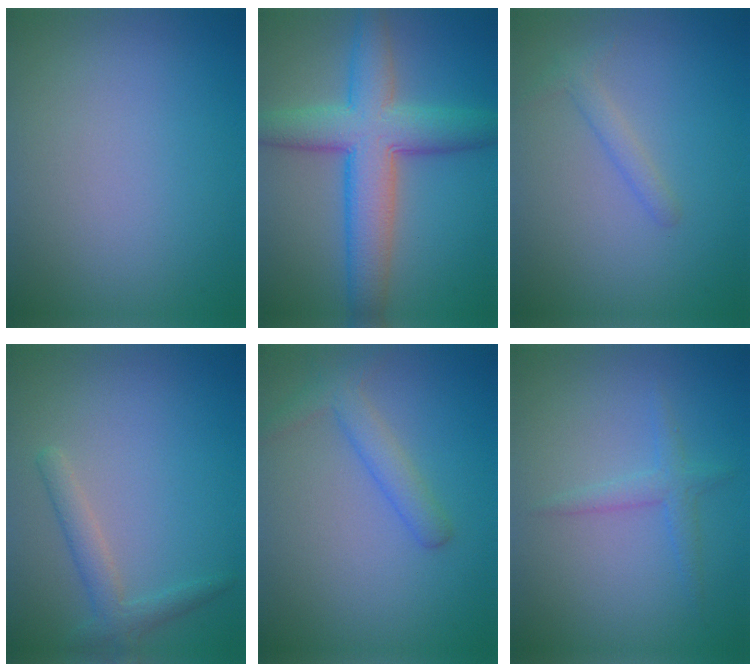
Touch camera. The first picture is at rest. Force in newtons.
{"total": 7.9, "press": 7.9, "slide": 0.2}
{"total": 1.3, "press": 1.3, "slide": 0.1}
{"total": 2.2, "press": 2.2, "slide": 0.1}
{"total": 2.4, "press": 2.4, "slide": 0.1}
{"total": 1.6, "press": 1.6, "slide": 0.1}